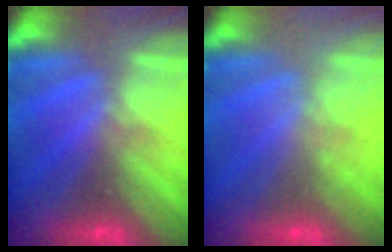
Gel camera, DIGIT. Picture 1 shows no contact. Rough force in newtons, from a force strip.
{"total": 1.8}